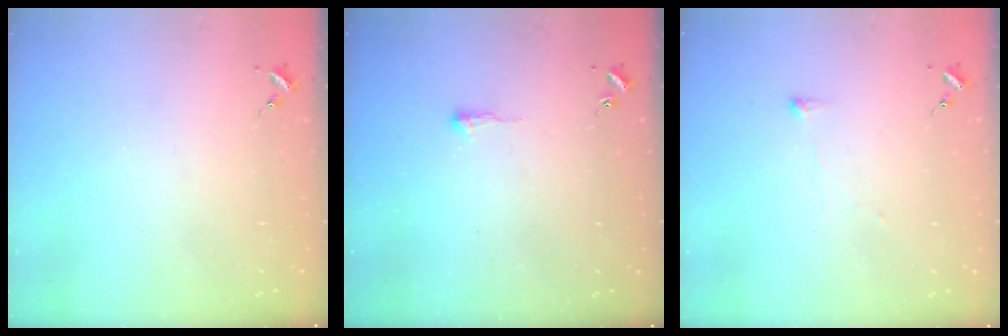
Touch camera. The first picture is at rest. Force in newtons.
{"total": 4.7, "press": 4.7, "slide": 0.6}
{"total": 2.8, "press": 2.7, "slide": 0.5}